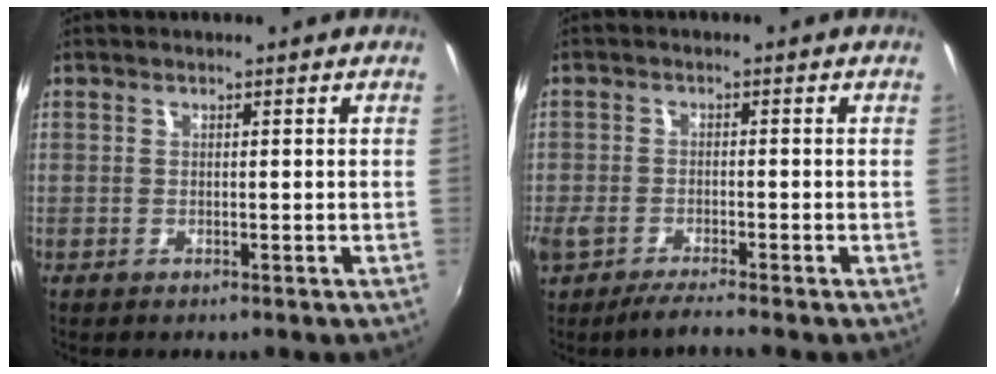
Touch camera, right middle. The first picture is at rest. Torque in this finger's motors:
{"motor_torque": [0.65, -0.53, 0.25, 0.09]}